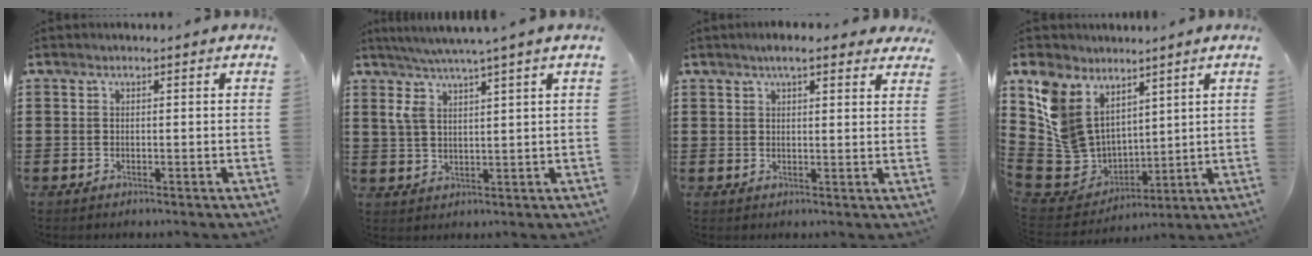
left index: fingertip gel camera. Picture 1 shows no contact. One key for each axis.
{"total": 4.9, "fx": 3.1, "fy": 0.1, "fz": 3.8, "tx": -0.083, "ty": -0.009, "tz": 0.053}
{"total": 3.8, "fx": 2.7, "fy": 0.9, "fz": 2.5, "tx": -0.048, "ty": 0.001, "tz": 0.047}
{"total": 10.8, "fx": 4.8, "fy": 8.3, "fz": 5.0, "tx": -0.162, "ty": -0.025, "tz": 0.097}